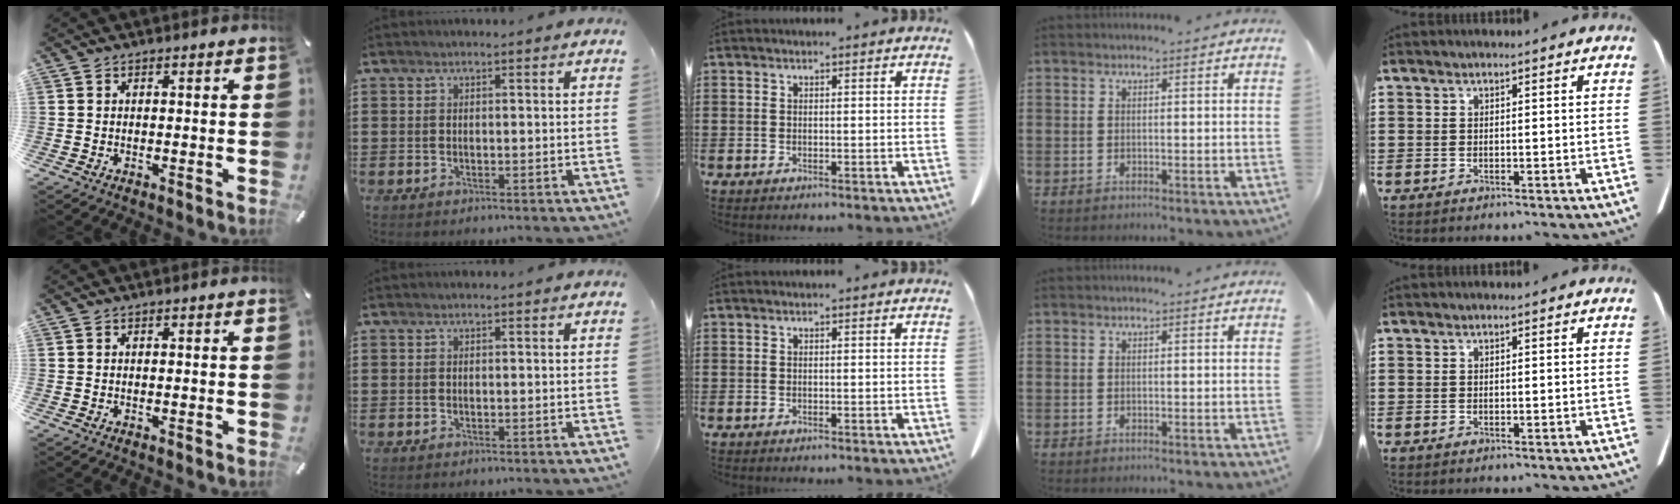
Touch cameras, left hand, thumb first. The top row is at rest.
{}